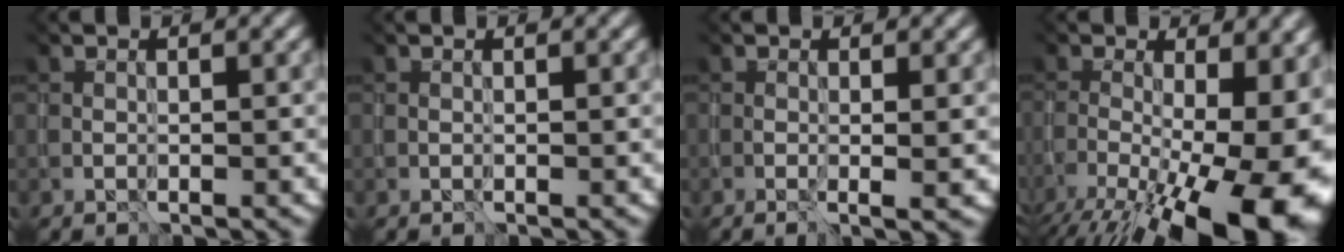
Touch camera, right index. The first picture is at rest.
{"total": 0.0}
{"total": 2.7, "force": [-0.2, 0.9, 2.5], "torque": [-0.033, 0.000, 0.003]}
{"total": 18.5, "force": [-6.9, 8.8, 14.7], "torque": [-0.205, -0.032, -0.071]}